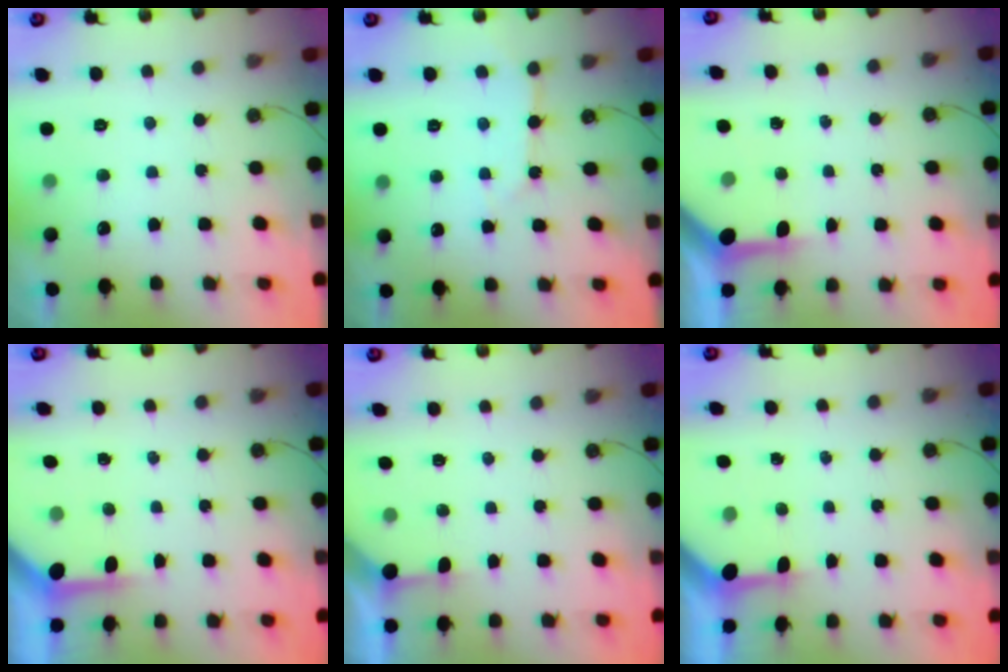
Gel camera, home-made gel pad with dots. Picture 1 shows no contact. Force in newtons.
{"total": 4.7, "press": 4.7, "slide": 0.4}
{"total": 4.0, "press": 3.9, "slide": 0.4}
{"total": 4.0, "press": 4.0, "slide": 0.3}
{"total": 2.2, "press": 2.2, "slide": 0.3}
{"total": 3.2, "press": 3.2, "slide": 0.2}